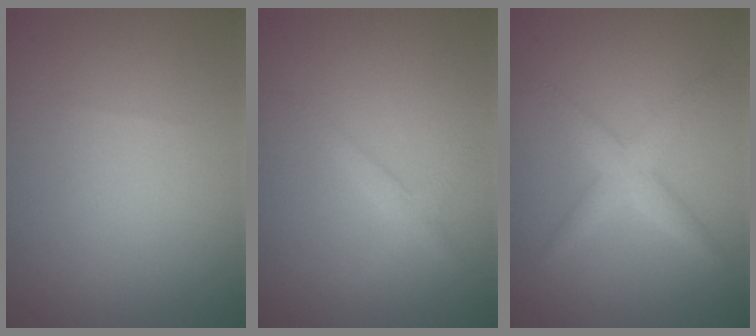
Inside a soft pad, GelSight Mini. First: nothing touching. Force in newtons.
{"total": 1.3, "press": 1.3, "slide": 0.1}
{"total": 2.8, "press": 2.8, "slide": 0.1}